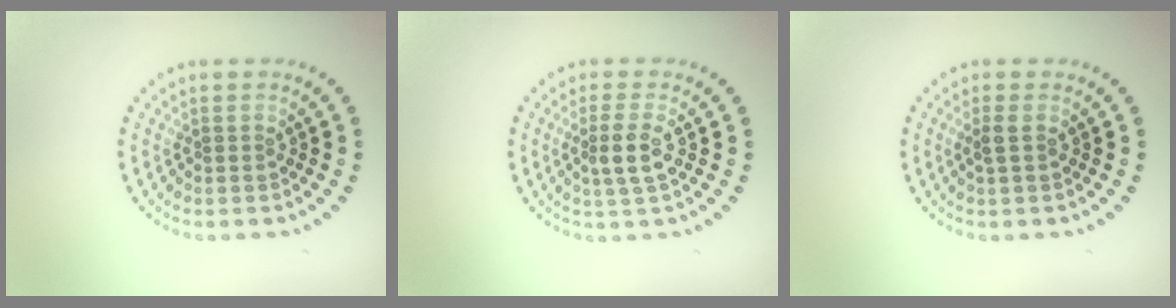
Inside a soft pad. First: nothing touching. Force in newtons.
{"total": 2.4, "press": 2.2, "slide": 1.0}
{"total": 0.9, "press": 0.8, "slide": 0.4}